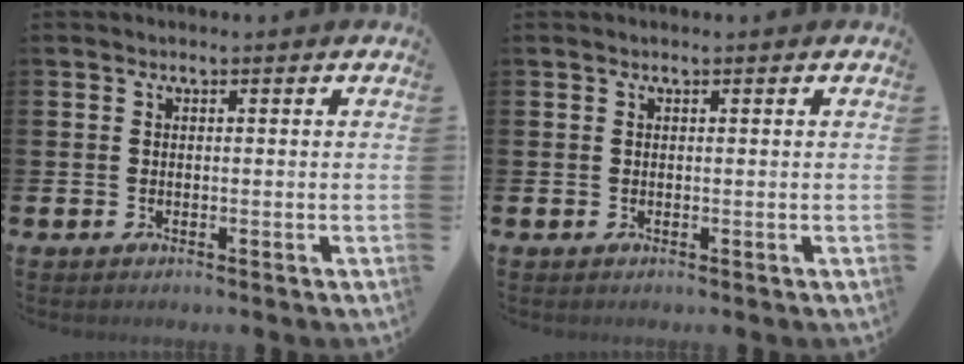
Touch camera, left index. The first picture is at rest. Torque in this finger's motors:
{"motor_torque": [0.06, -0.21, -0.02, 0.01]}